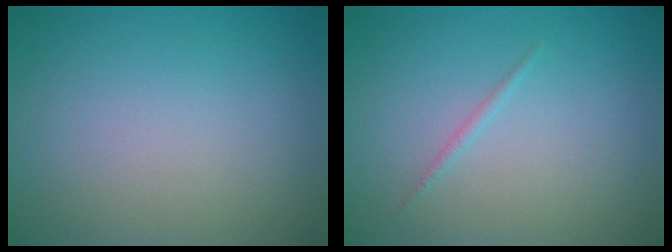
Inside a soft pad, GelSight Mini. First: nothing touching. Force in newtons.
{"total": 0.6, "press": 0.6, "slide": 0.0}